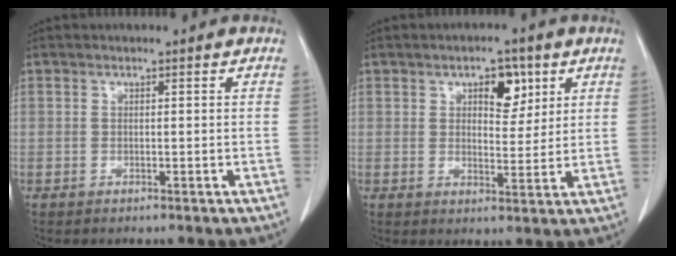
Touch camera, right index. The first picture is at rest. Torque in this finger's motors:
{"motor_torque": [0.26, 0.25, 0.11, 0.03]}